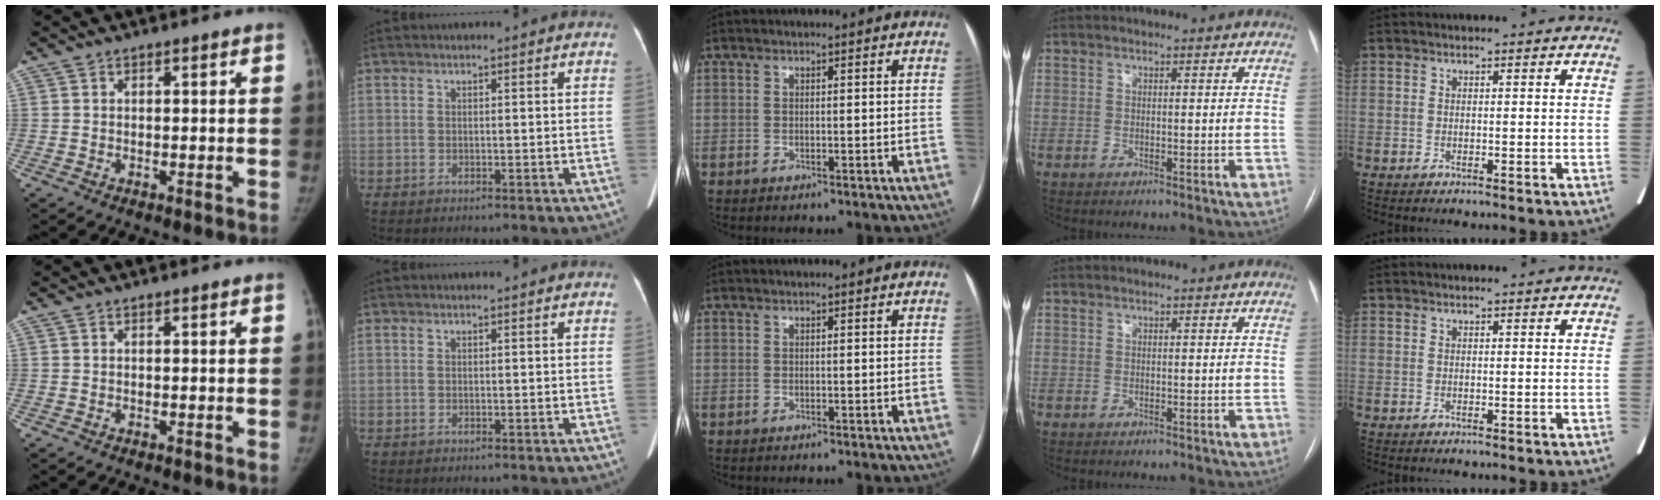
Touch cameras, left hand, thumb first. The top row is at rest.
{}